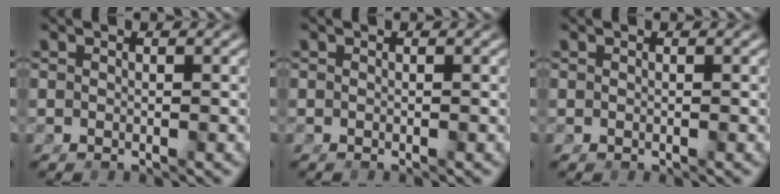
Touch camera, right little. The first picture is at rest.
{"total": 0.0}
{"total": 0.0}